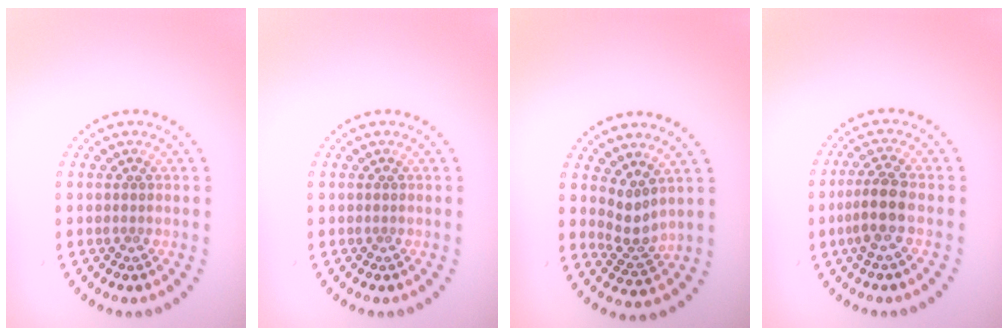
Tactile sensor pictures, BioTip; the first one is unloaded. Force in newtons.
{"total": 0.0}
{"total": 2.2, "press": 1.5, "slide": 1.6}
{"total": 2.9, "press": 2.5, "slide": 1.3}